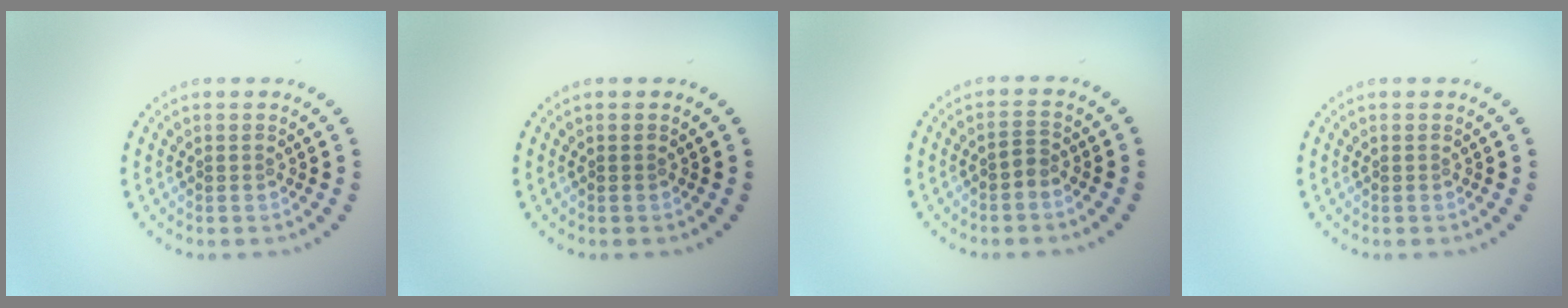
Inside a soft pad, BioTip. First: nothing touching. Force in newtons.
{"total": 0.0}
{"total": 1.1, "press": 0.9, "slide": 0.6}
{"total": 0.0}